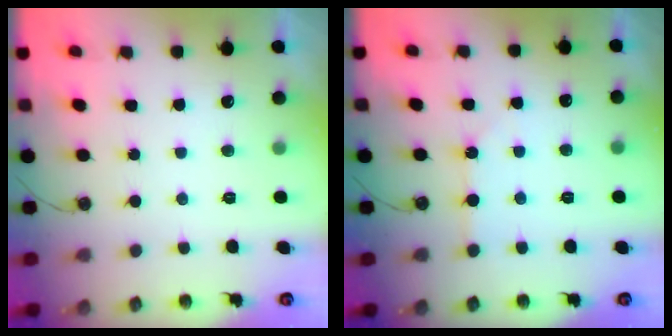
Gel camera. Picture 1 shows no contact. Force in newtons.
{"total": 2.1, "press": 2.1, "slide": 0.3}